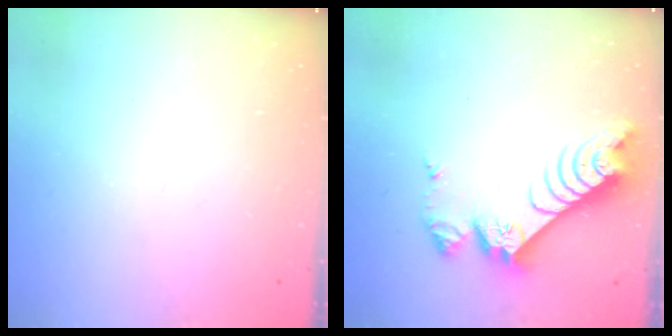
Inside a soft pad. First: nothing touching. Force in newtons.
{"total": 10.1, "press": 10.0, "slide": 1.0}